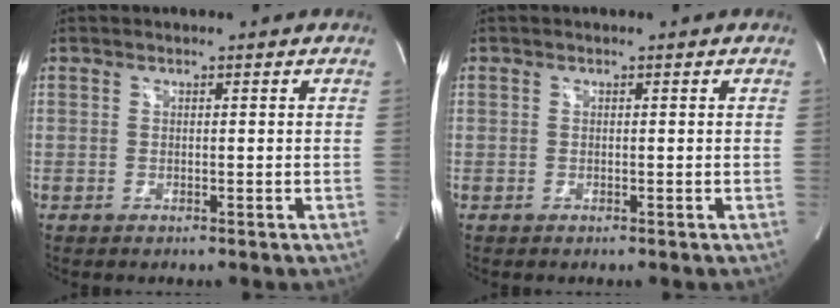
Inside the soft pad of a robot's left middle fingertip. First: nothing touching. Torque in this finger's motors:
{"motor_torque": [0.01, 0.08, 0.00, 0.01]}